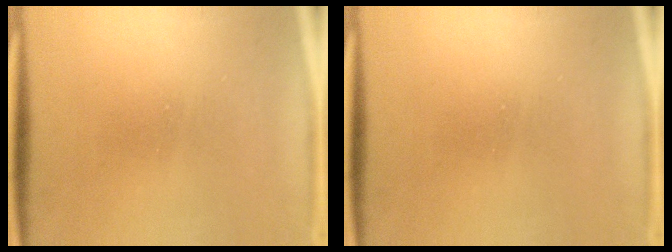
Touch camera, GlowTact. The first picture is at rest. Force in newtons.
{"total": 0.0}